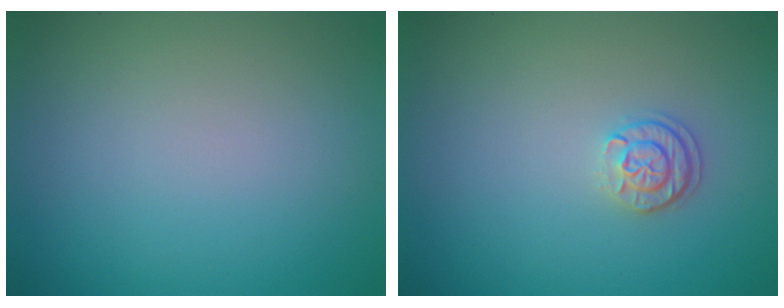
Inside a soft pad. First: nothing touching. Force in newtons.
{"total": 1.7, "press": 1.6, "slide": 0.7}